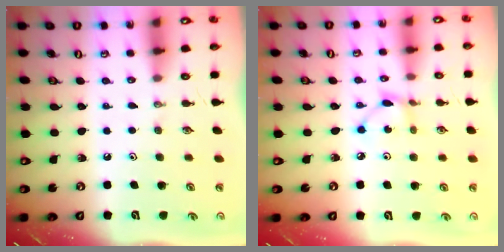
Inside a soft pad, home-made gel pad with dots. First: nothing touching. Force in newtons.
{"total": 2.9, "press": 2.9, "slide": 0.1}